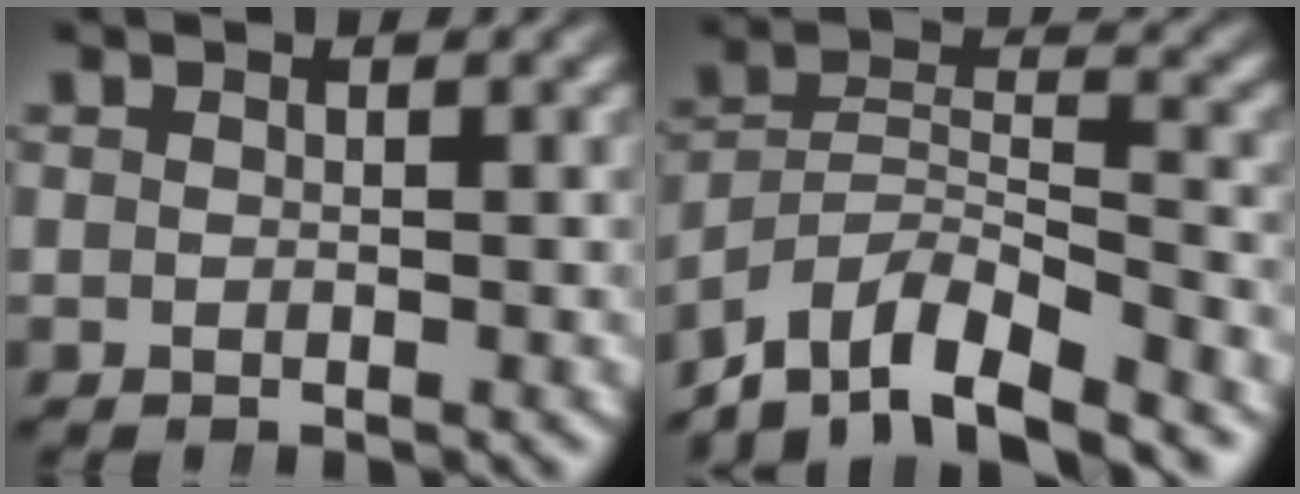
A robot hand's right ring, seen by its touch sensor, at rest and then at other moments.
{"total": 9.4, "force": [-5.8, 5.5, 5.0], "torque": [-0.093, -0.035, -0.087]}